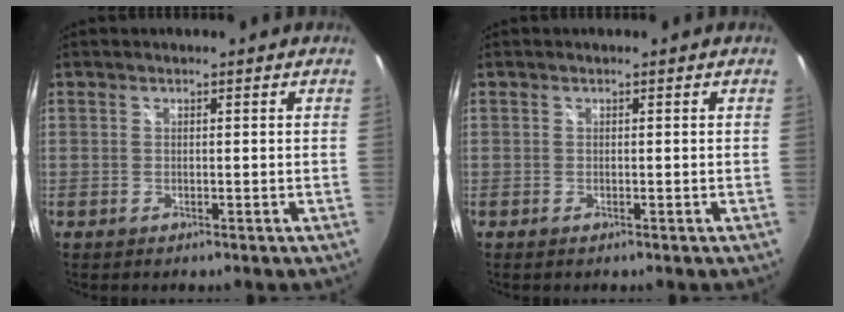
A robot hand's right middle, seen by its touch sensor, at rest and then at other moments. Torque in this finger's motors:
{"motor_torque": [1.63, -0.52, 0.05, -0.02]}